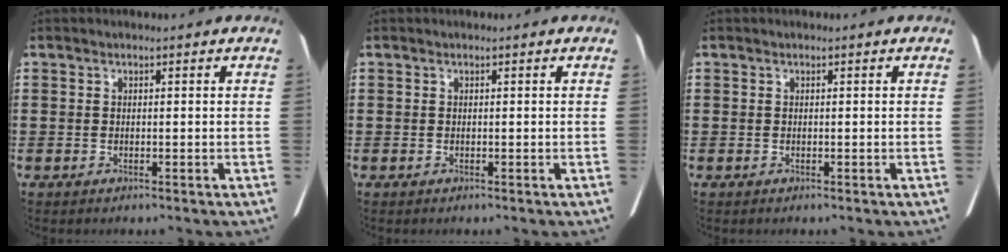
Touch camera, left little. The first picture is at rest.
{"total": 0.0}
{"total": 0.0}